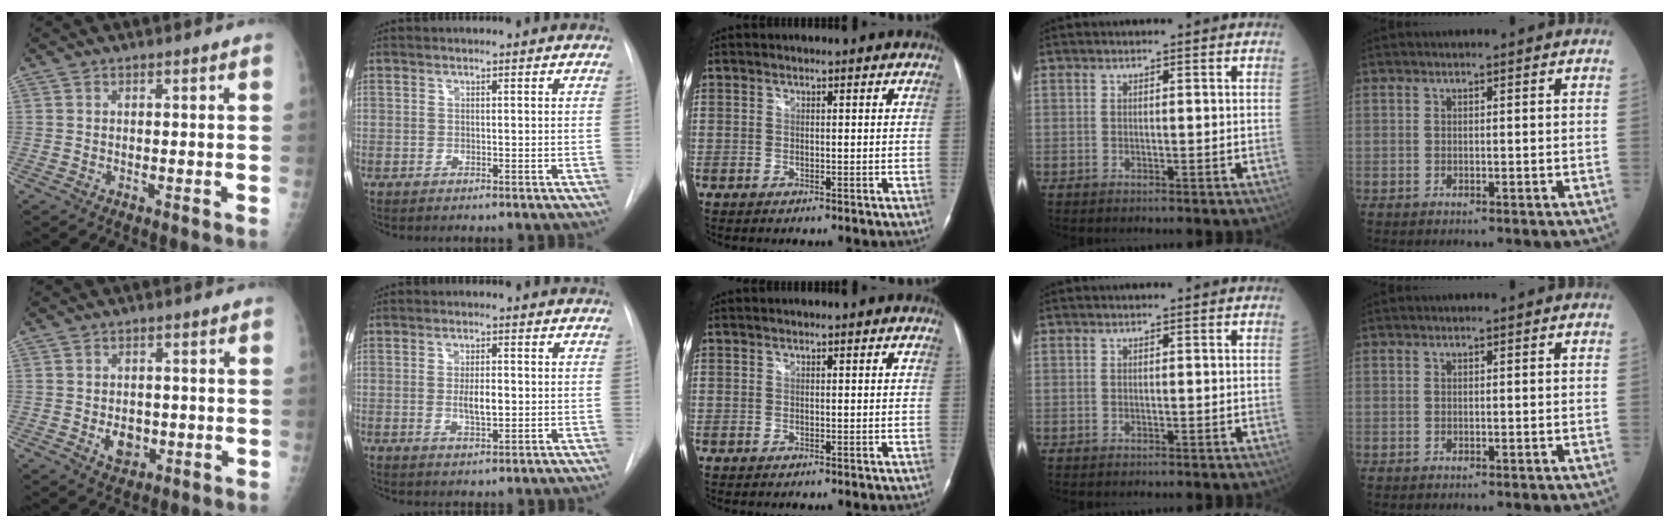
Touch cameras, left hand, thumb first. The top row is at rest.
{"thumb": {"total": 4.4, "force": [-0.9, 3.3, 2.7], "torque": [-0.023, 0.001, -0.006]}, "index": {"total": 3.7, "force": [-0.2, 1.2, 3.5], "torque": [-0.063, -0.004, 0.000]}}